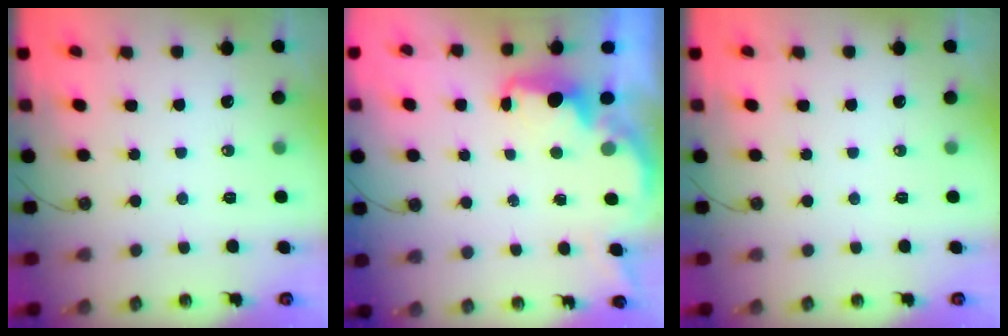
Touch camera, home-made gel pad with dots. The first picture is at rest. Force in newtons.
{"total": 2.2, "press": 2.0, "slide": 0.8}
{"total": 0.0}